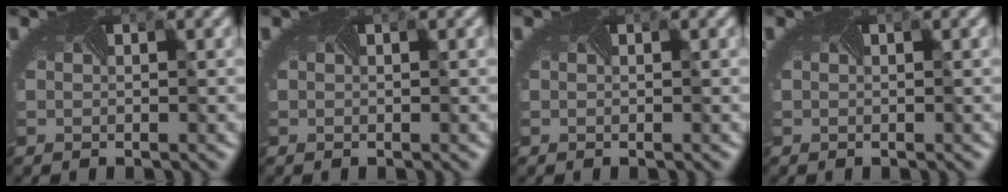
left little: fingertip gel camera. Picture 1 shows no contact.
{"total": 0.0}
{"total": 0.0}
{"total": 0.0}